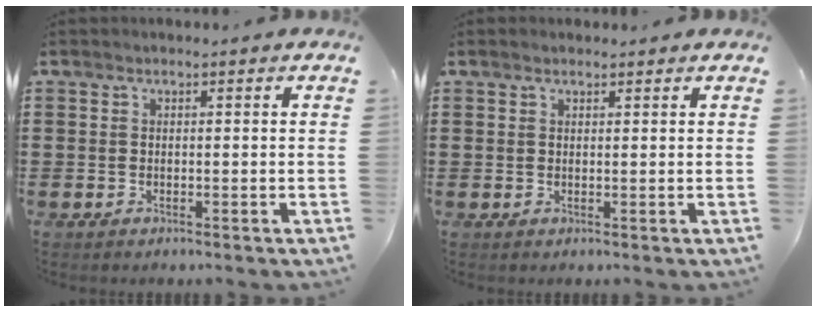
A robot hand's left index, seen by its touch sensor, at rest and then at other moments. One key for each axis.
{"total": 0.8, "fx": 0.8, "fy": 0.1, "fz": 0.3, "tx": -0.005, "ty": 0.000, "tz": 0.015}